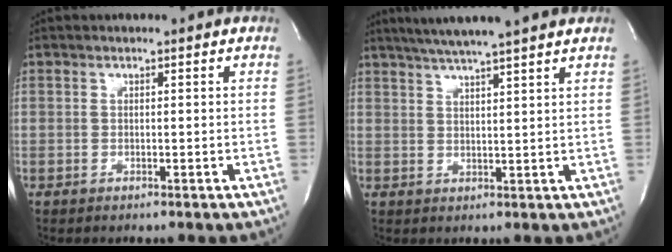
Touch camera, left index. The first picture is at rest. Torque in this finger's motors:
{"motor_torque": [0.30, -0.24, 0.15, 0.04]}